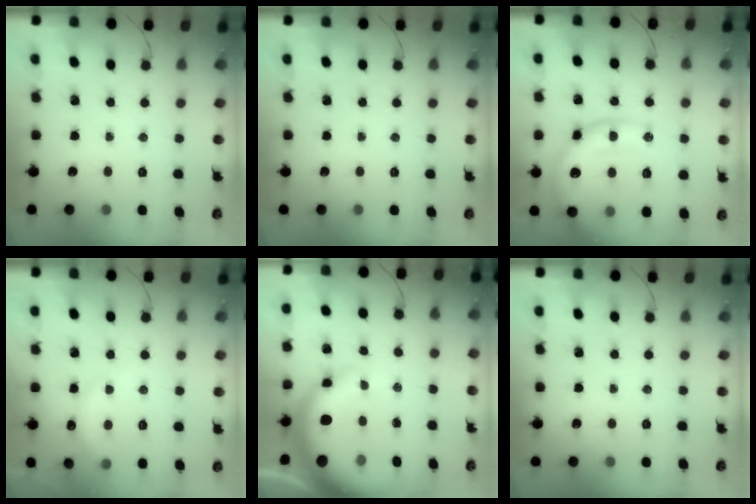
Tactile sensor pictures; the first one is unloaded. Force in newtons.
{"total": 0.0}
{"total": 15.7, "press": 15.6, "slide": 1.8}
{"total": 7.6, "press": 7.5, "slide": 1.3}
{"total": 12.3, "press": 12.1, "slide": 2.6}
{"total": 0.0}